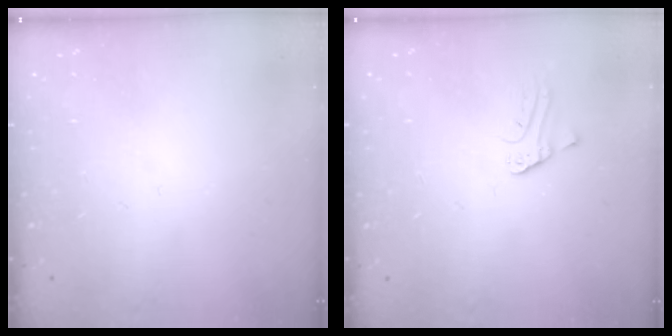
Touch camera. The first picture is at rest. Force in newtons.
{"total": 2.2, "press": 2.2, "slide": 0.3}